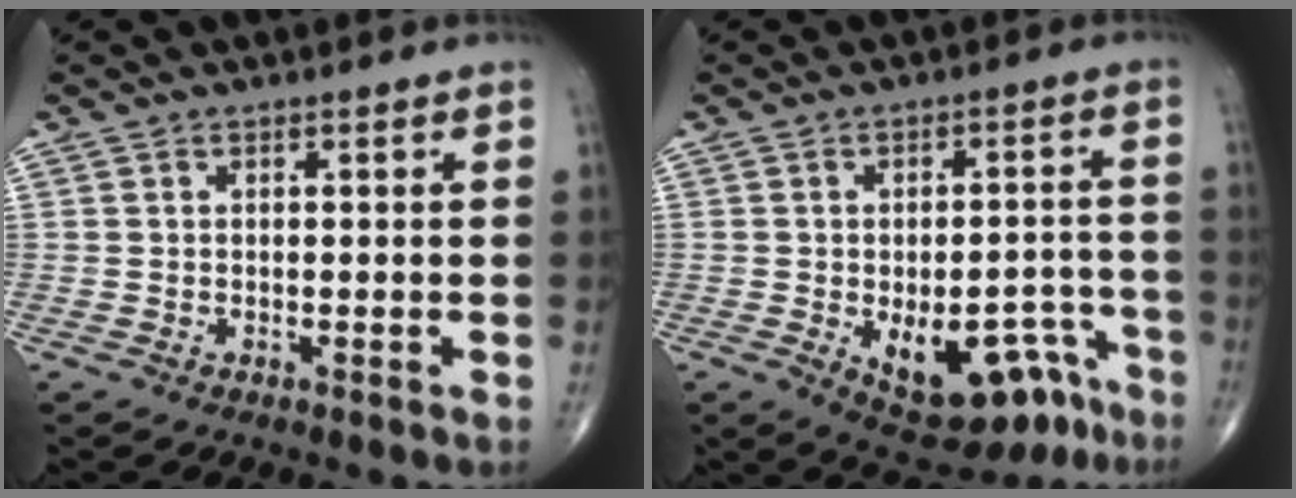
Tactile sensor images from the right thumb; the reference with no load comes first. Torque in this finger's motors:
{"motor_torque": [0.52, 1.17, 0.00, -0.18, 0.22]}